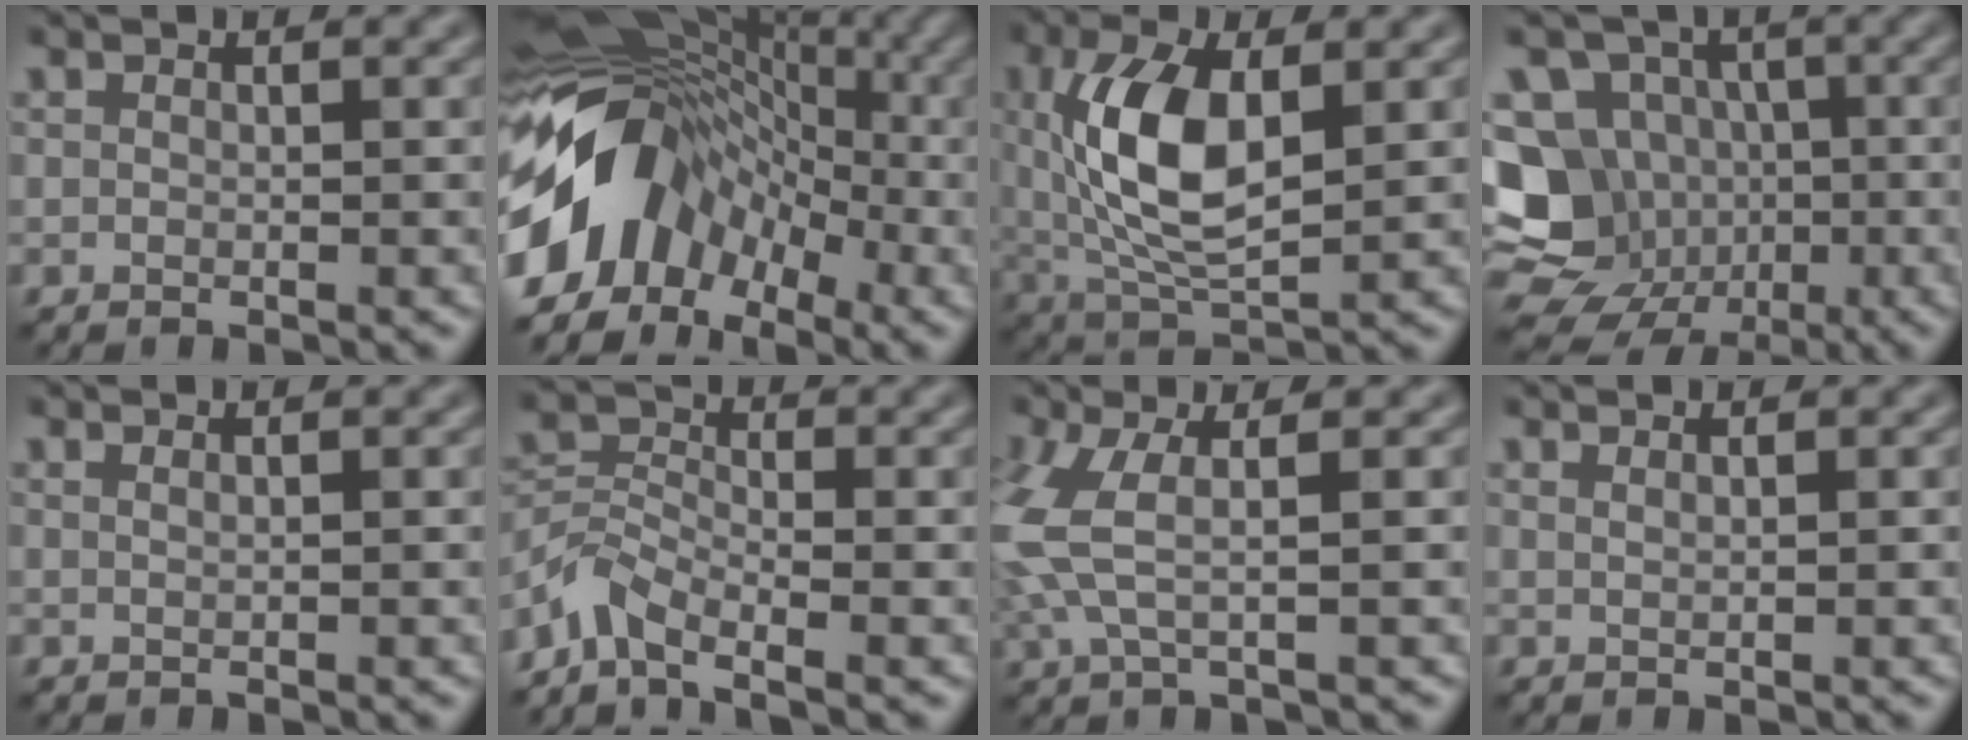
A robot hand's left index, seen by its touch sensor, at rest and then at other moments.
{"total": 11.9, "force": [-3.9, 8.7, 7.1], "torque": [-0.120, 0.009, -0.093]}
{"total": 8.5, "force": [1.2, 4.0, 7.4], "torque": [-0.158, -0.005, 0.023]}
{"total": 13.6, "force": [-2.8, 12.1, 5.4], "torque": [-0.128, -0.003, -0.054]}
{"total": 0.5, "force": [0.3, 0.1, 0.4], "torque": [-0.006, -0.004, 0.000]}
{"total": 3.3, "force": [-2.9, 1.1, 1.2], "torque": [-0.026, 0.001, -0.074]}
{"total": 5.2, "force": [0.2, 2.0, 4.8], "torque": [-0.140, -0.001, 0.000]}
{"total": 0.8, "force": [0.7, 0.2, 0.4], "torque": [-0.003, -0.006, 0.004]}